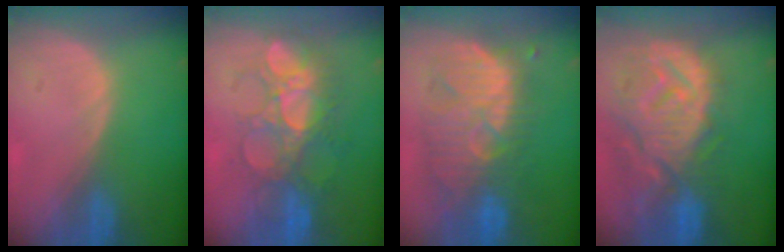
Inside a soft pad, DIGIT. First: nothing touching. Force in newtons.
{"total": 9.2, "press": 8.8, "slide": 2.5}
{"total": 10.5, "press": 10.2, "slide": 2.6}
{"total": 13.0, "press": 11.4, "slide": 6.3}